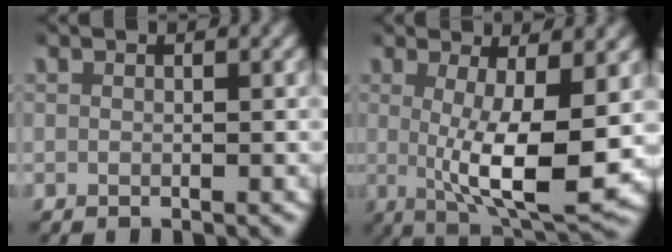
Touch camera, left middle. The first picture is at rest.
{"total": 9.0, "force": [0.4, 2.8, 8.5], "torque": [-0.134, -0.024, 0.015]}